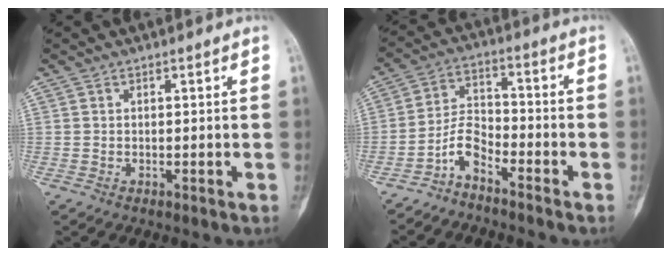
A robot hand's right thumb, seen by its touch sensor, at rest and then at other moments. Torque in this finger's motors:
{"motor_torque": [-0.24, -0.17, 0.10, 0.33, 0.01]}